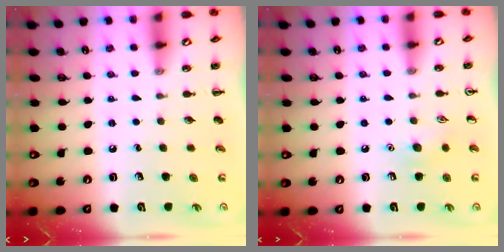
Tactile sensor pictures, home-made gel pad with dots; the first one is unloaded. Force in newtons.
{"total": 7.3, "press": 7.1, "slide": 1.8}